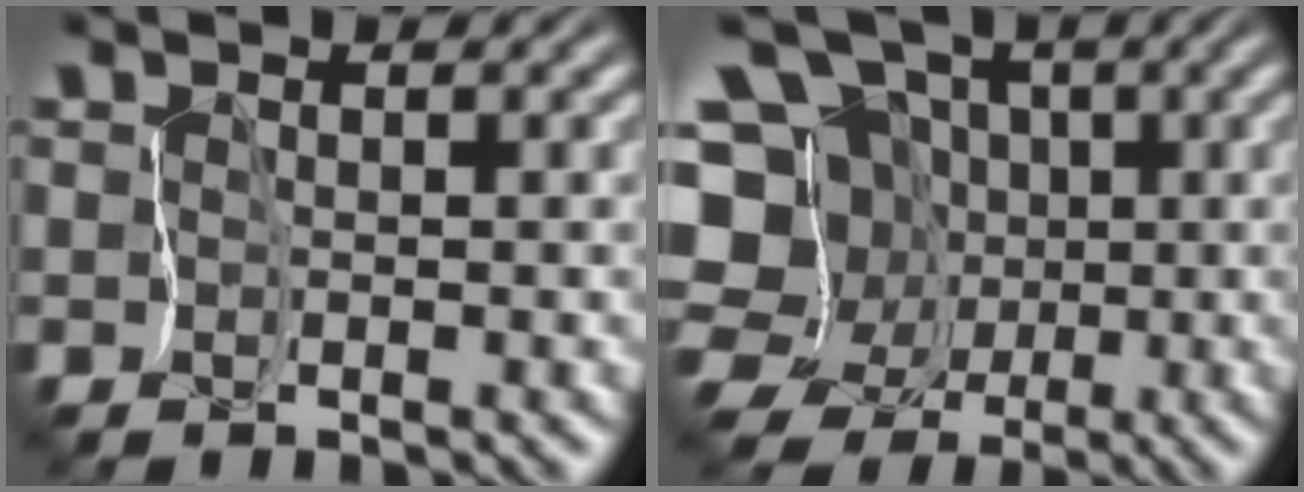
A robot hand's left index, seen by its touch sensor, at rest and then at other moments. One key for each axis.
{"total": 10.5, "fx": -2.3, "fy": 9.2, "fz": 4.5, "tx": -0.095, "ty": 0.027, "tz": -0.066}